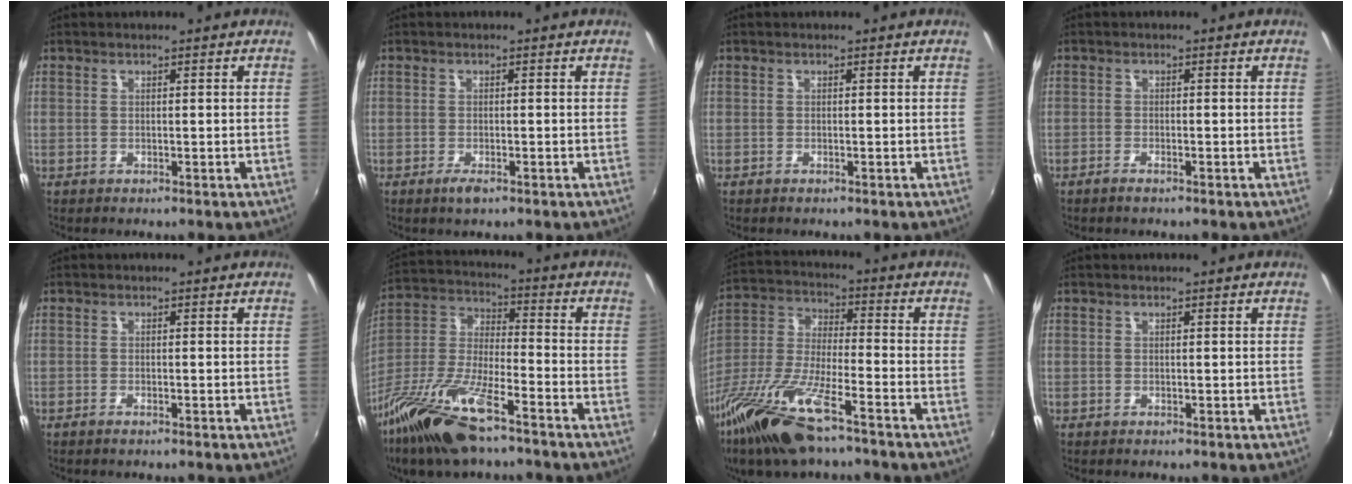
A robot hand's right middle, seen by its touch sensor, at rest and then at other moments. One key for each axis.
{"total": 2.0, "fx": -1.2, "fy": 0.6, "fz": 1.4, "tx": -0.030, "ty": -0.005, "tz": -0.022}
{"total": 0.0}
{"total": 1.5, "fx": -1.2, "fy": 0.2, "fz": 0.8, "tx": -0.024, "ty": -0.002, "tz": -0.025}
{"total": 0.9, "fx": -0.8, "fy": 0.1, "fz": 0.5, "tx": -0.013, "ty": -0.001, "tz": -0.016}
{"total": 19.4, "fx": -12.6, "fy": 5.5, "fz": 13.7, "tx": -0.289, "ty": -0.022, "tz": -0.246}
{"total": 19.8, "fx": -12.7, "fy": 4.9, "fz": 14.3, "tx": -0.302, "ty": -0.031, "tz": -0.249}
{"total": 0.0}